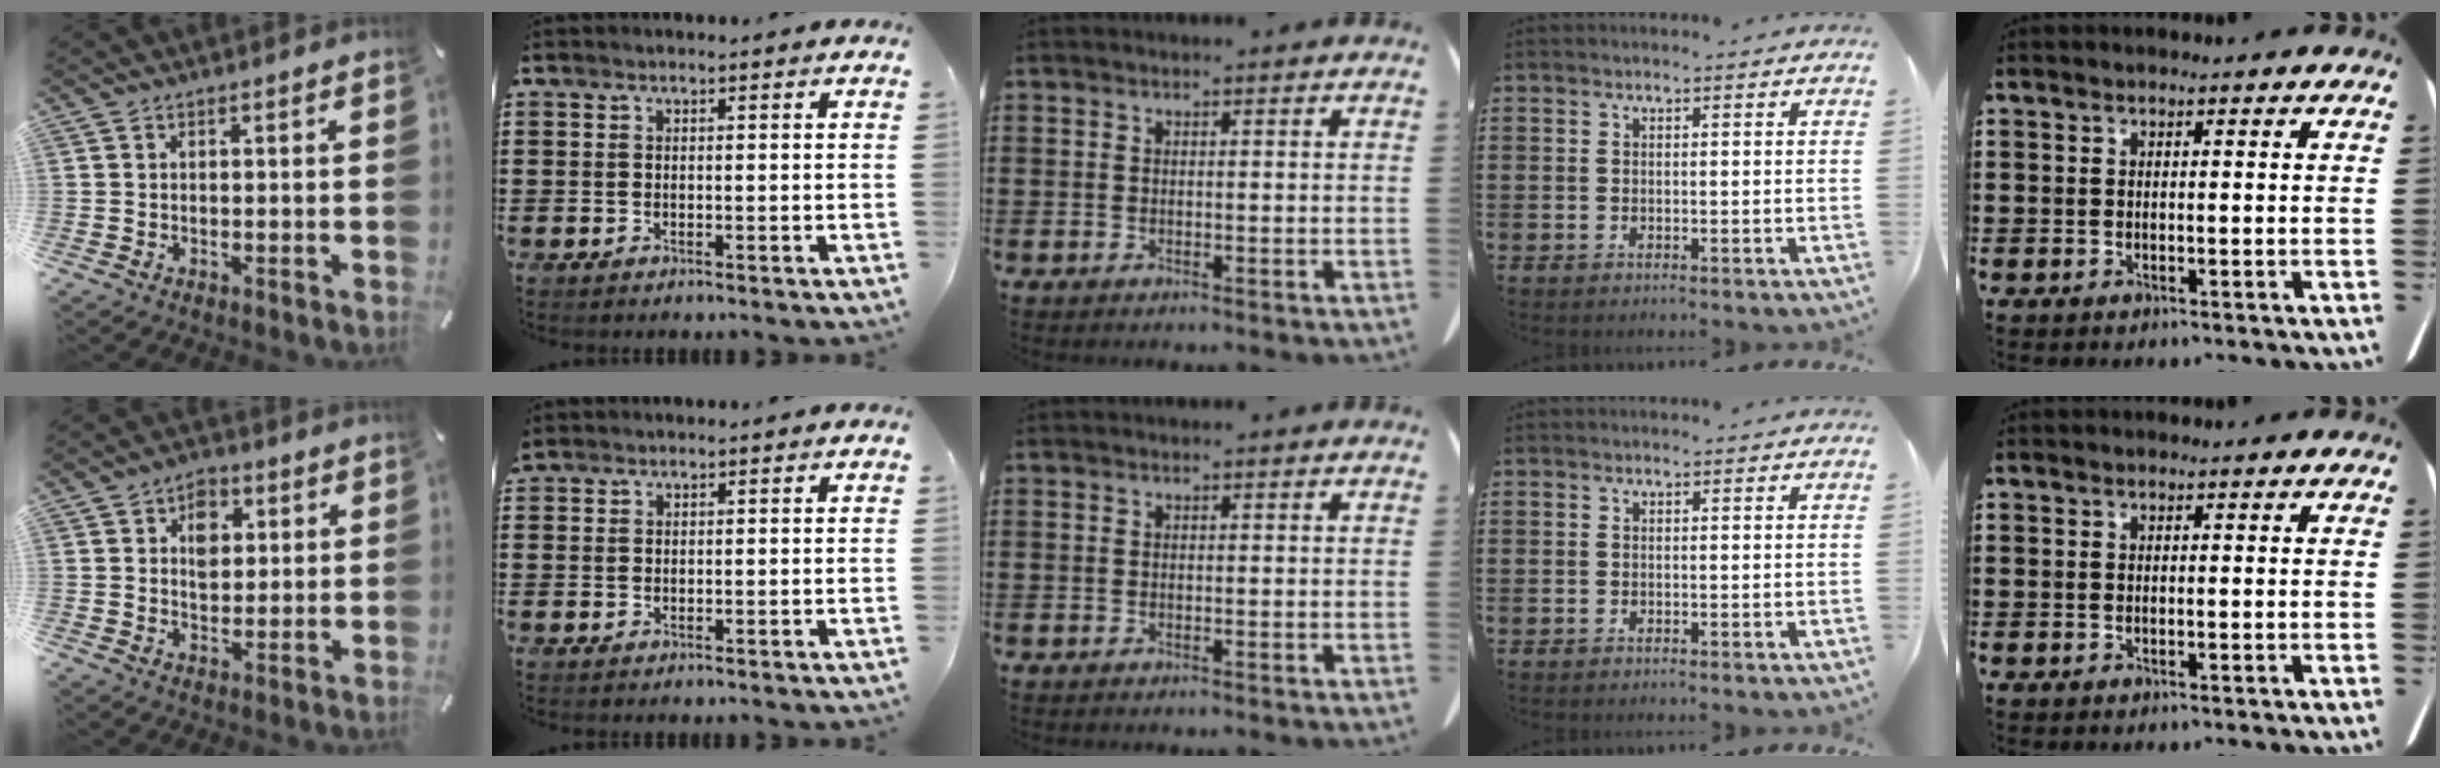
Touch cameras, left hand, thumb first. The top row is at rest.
{"thumb": {"total": 6.6, "force": [1.9, 5.2, 3.7], "torque": [-0.043, -0.003, 0.028]}, "index": {"total": 0.8, "force": [0.7, 0.3, 0.1], "torque": [-0.005, 0.001, 0.015]}}